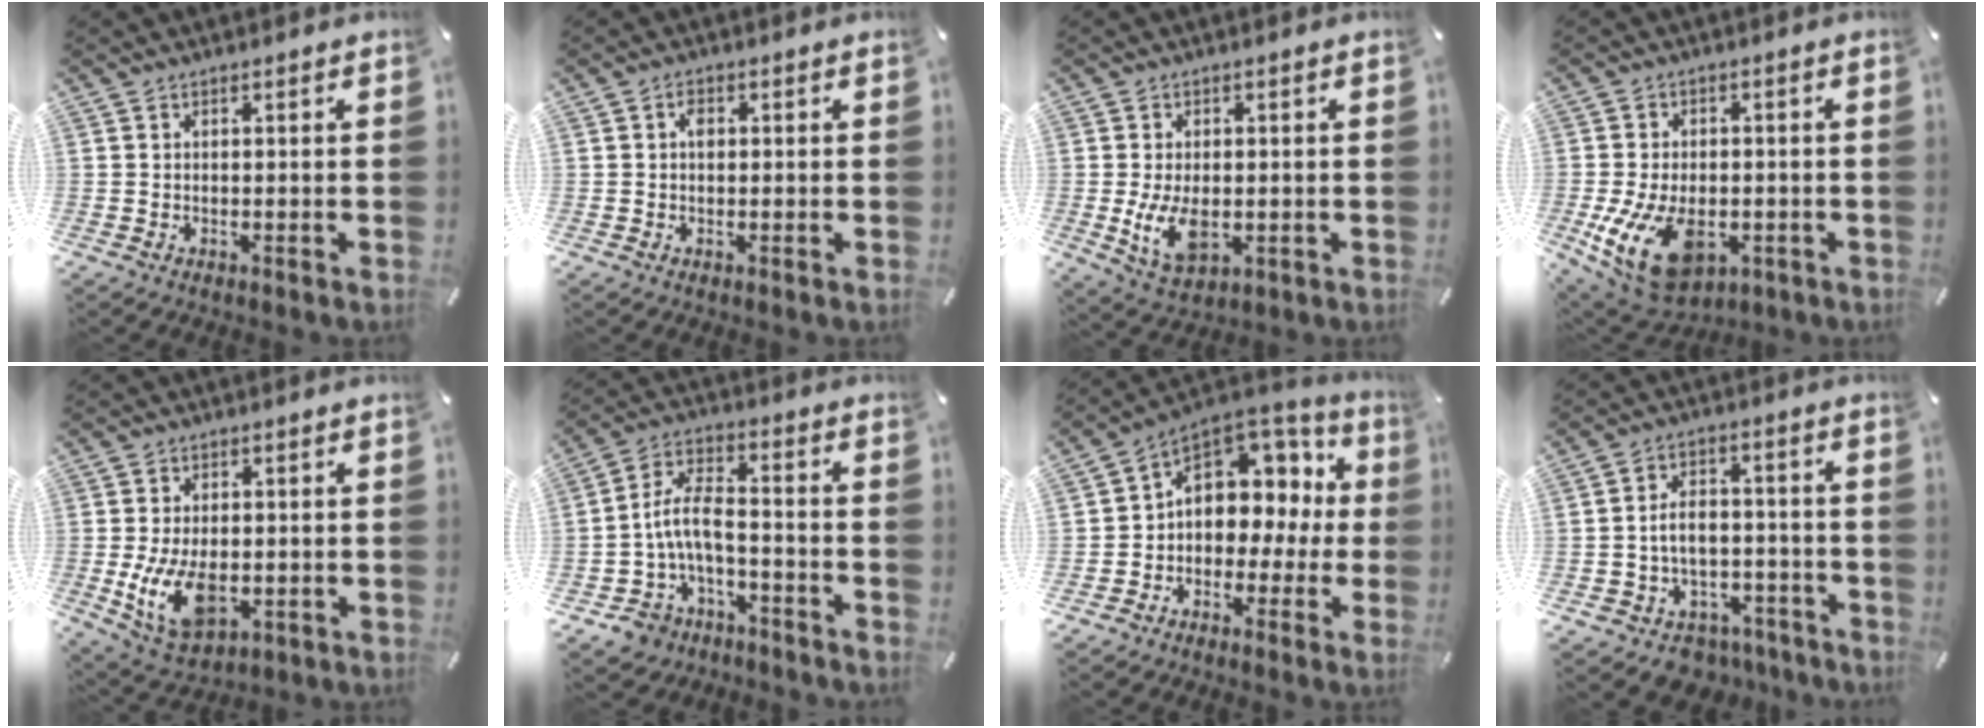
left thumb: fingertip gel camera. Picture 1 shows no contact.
{"total": 1.9, "force": [0.2, 1.4, 1.3], "torque": [-0.019, 0.003, 0.000]}
{"total": 8.6, "force": [-1.1, 5.4, 6.6], "torque": [-0.140, -0.006, -0.018]}
{"total": 14.0, "force": [-3.7, 9.0, 10.1], "torque": [-0.213, 0.002, -0.060]}
{"total": 11.4, "force": [-1.9, 7.1, 8.7], "torque": [-0.174, -0.008, -0.031]}
{"total": 8.5, "force": [-2.8, 5.3, 6.0], "torque": [-0.136, 0.003, -0.058]}
{"total": 9.2, "force": [2.9, 7.7, 4.2], "torque": [-0.066, -0.026, 0.057]}
{"total": 7.4, "force": [-2.1, 6.4, 3.3], "torque": [-0.070, 0.019, -0.034]}